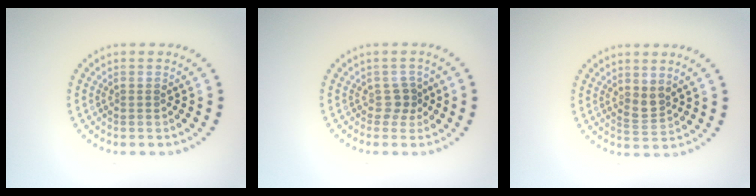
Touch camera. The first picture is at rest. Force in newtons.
{"total": 1.5, "press": 1.0, "slide": 1.1}
{"total": 1.6, "press": 1.3, "slide": 1.0}